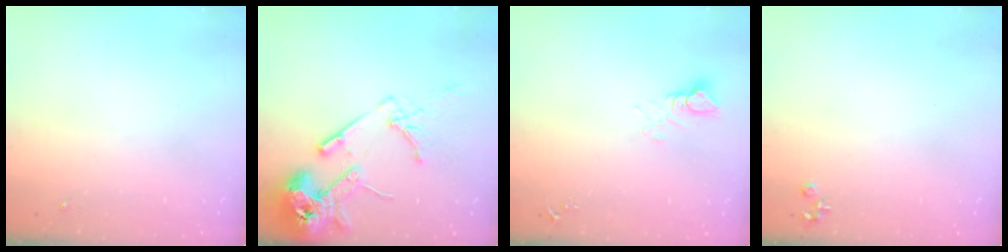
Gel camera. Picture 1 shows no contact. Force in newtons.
{"total": 16.3, "press": 16.1, "slide": 2.5}
{"total": 4.3, "press": 4.3, "slide": 0.3}
{"total": 3.7, "press": 3.6, "slide": 0.4}